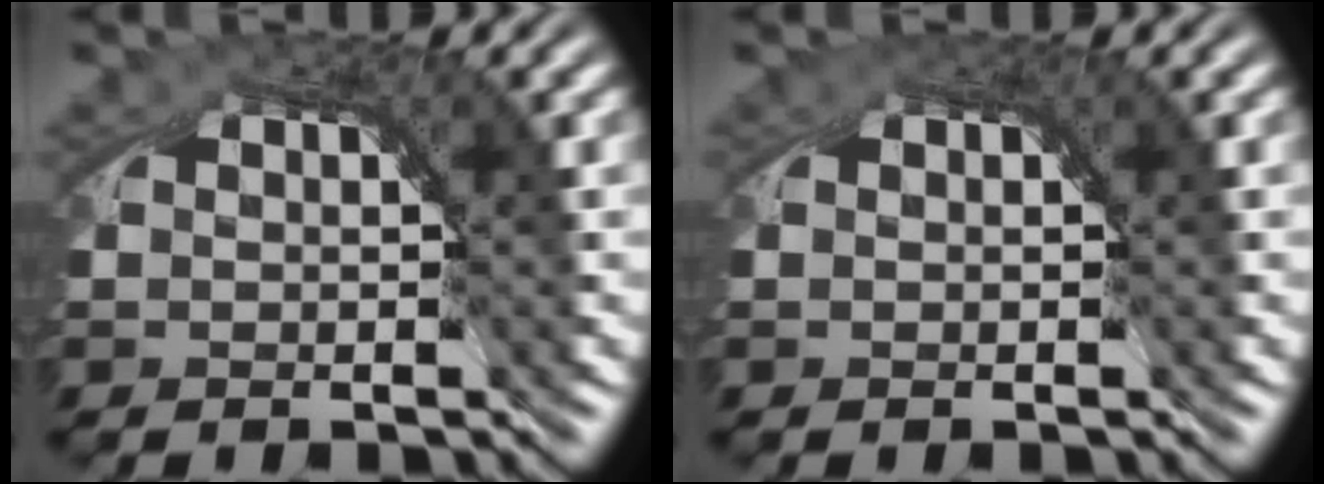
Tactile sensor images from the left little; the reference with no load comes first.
{"total": 0.0}